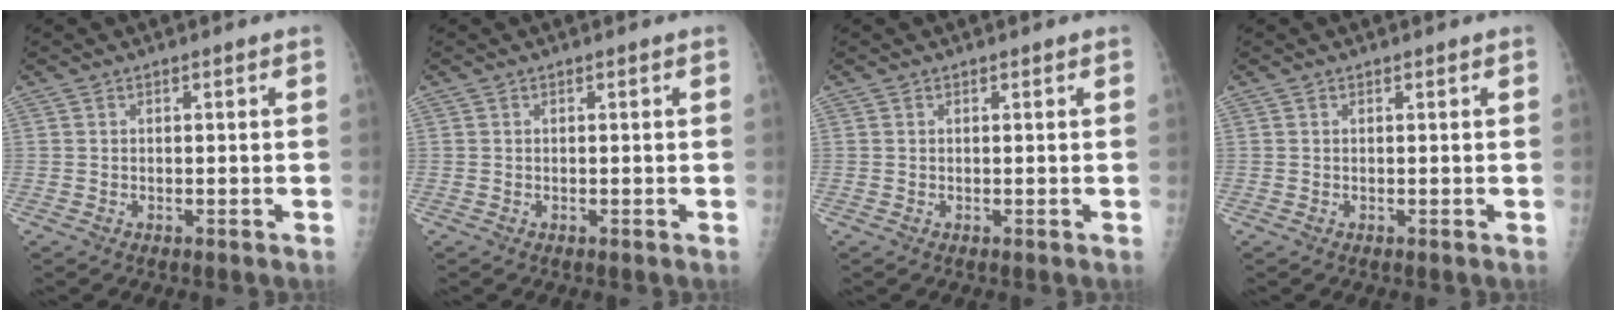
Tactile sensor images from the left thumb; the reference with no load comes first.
{"total": 0.0}
{"total": 0.0}
{"total": 0.0}